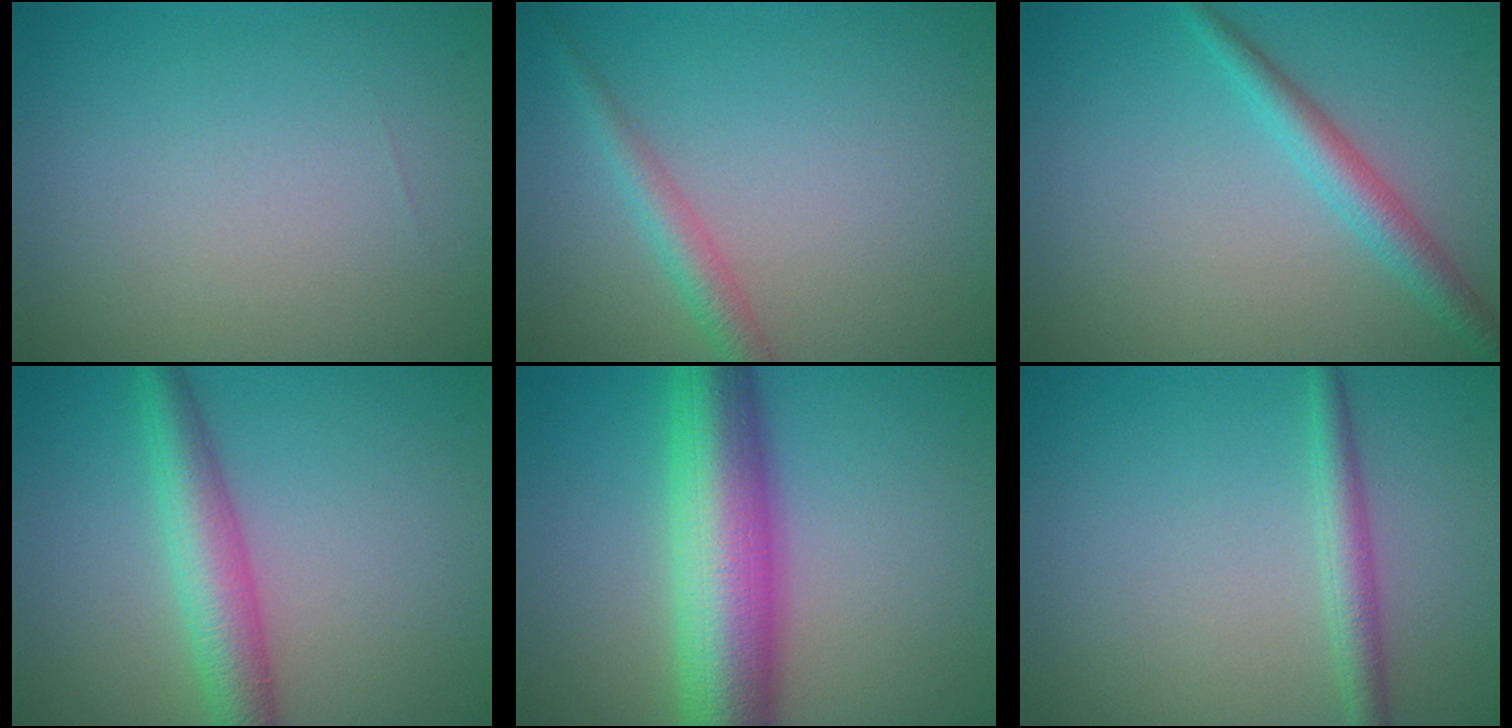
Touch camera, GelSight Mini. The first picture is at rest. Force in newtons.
{"total": 2.2, "press": 2.2, "slide": 0.1}
{"total": 2.7, "press": 2.7, "slide": 0.0}
{"total": 4.5, "press": 4.5, "slide": 0.1}
{"total": 9.9, "press": 9.9, "slide": 0.1}
{"total": 2.2, "press": 2.2, "slide": 0.1}